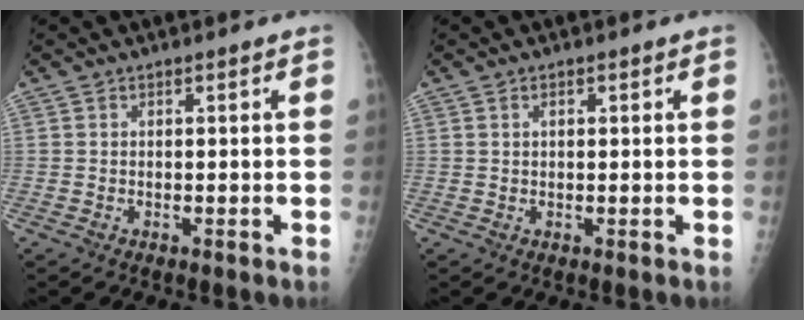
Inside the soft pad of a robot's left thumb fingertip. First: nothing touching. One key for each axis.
{"total": 1.1, "fx": 0.5, "fy": 0.7, "fz": 0.7, "tx": -0.009, "ty": 0.000, "tz": 0.007}